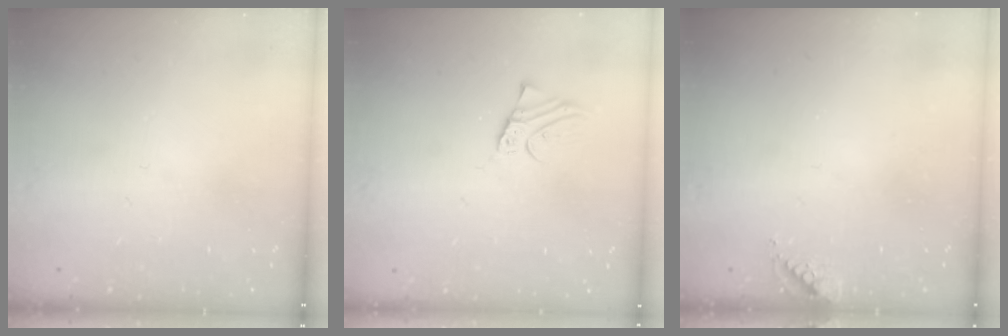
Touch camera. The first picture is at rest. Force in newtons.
{"total": 2.4, "press": 2.4, "slide": 0.1}
{"total": 4.6, "press": 4.6, "slide": 0.5}